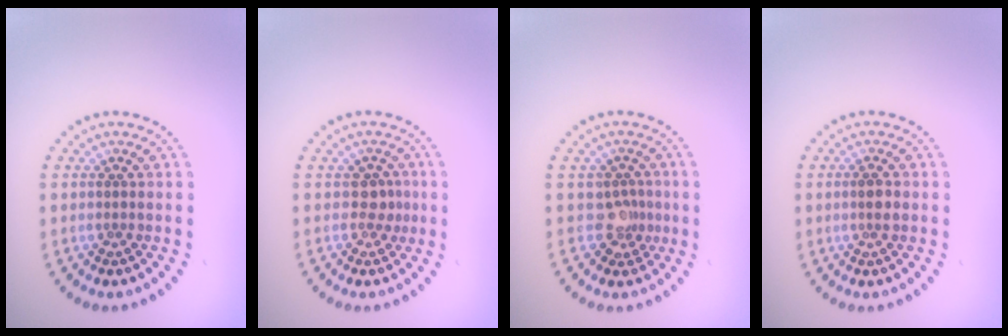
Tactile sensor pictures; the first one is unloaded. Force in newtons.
{"total": 1.5, "press": 1.2, "slide": 0.9}
{"total": 2.2, "press": 1.6, "slide": 1.4}
{"total": 1.4, "press": 1.3, "slide": 0.6}